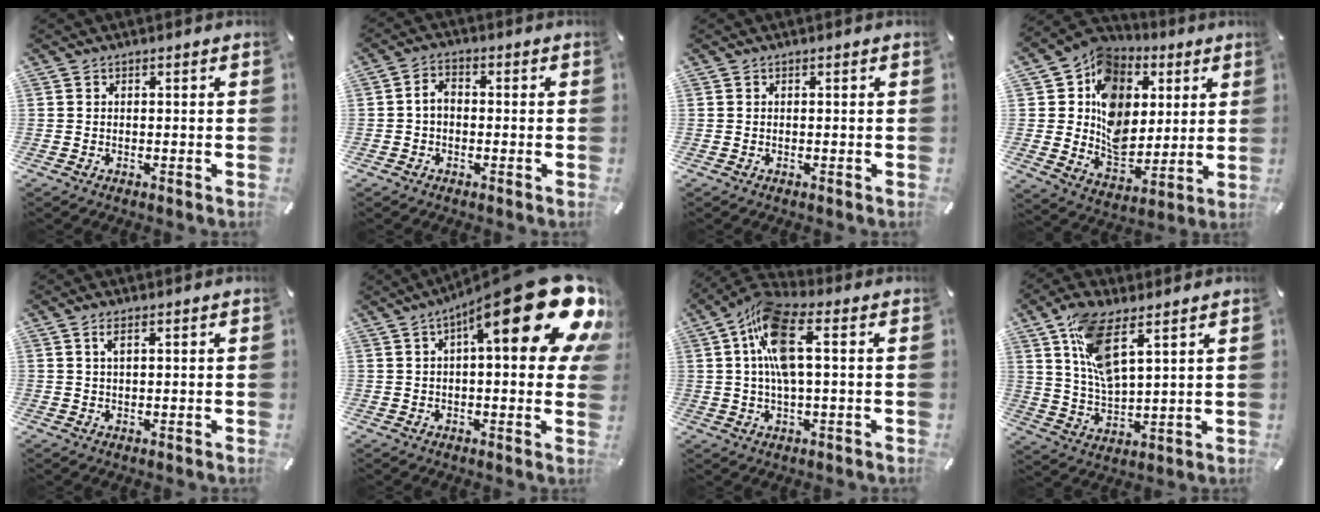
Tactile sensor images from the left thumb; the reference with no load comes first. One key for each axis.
{"total": 3.5, "fx": -0.6, "fy": 2.4, "fz": 2.4, "tx": -0.052, "ty": 0.009, "tz": -0.016}
{"total": 0.0}
{"total": 14.5, "fx": 2.8, "fy": 12.3, "fz": 7.0, "tx": -0.118, "ty": -0.020, "tz": 0.054}
{"total": 2.2, "fx": 1.0, "fy": 0.6, "fz": 1.9, "tx": -0.041, "ty": 0.003, "tz": 0.016}
{"total": 26.1, "fx": 11.5, "fy": 7.3, "fz": 22.3, "tx": -0.316, "ty": -0.082, "tz": 0.184}
{"total": 11.8, "fx": 1.8, "fy": 4.3, "fz": 10.8, "tx": -0.223, "ty": -0.001, "tz": 0.031}
{"total": 11.6, "fx": 6.5, "fy": 4.2, "fz": 8.7, "tx": -0.187, "ty": -0.014, "tz": 0.122}